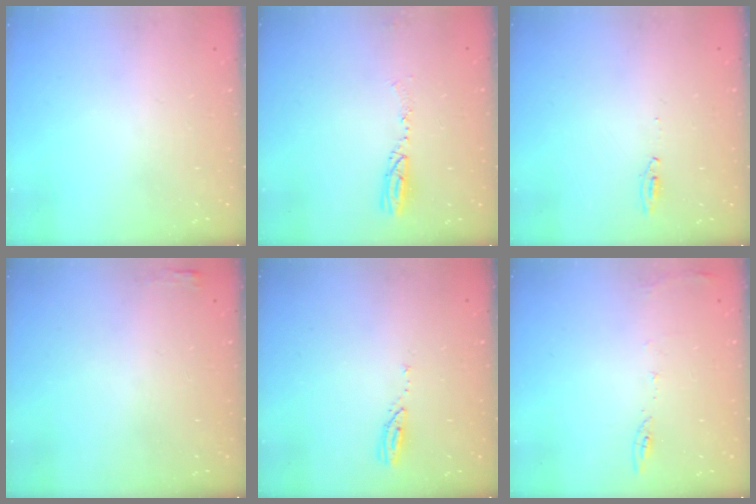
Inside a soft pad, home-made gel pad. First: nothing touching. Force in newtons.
{"total": 4.3, "press": 4.3, "slide": 0.8}
{"total": 3.3, "press": 3.1, "slide": 1.2}
{"total": 2.7, "press": 2.6, "slide": 0.8}
{"total": 3.5, "press": 3.4, "slide": 0.3}
{"total": 6.5, "press": 6.5, "slide": 0.9}